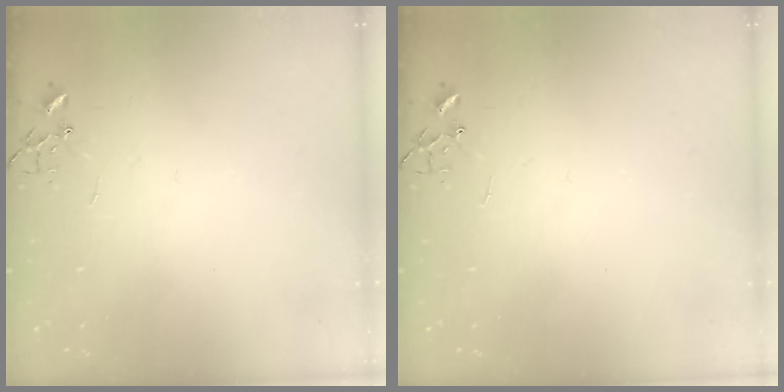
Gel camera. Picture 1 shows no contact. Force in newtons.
{"total": 0.0}